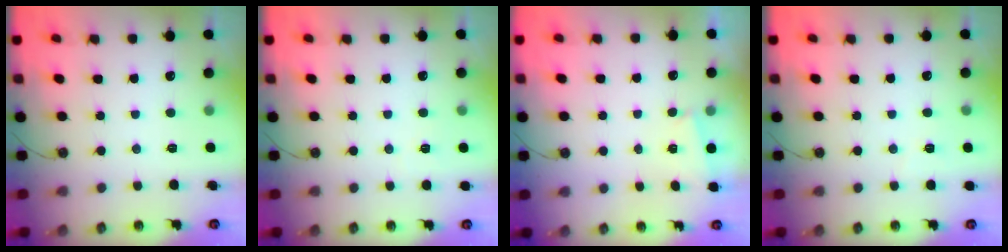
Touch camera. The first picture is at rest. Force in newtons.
{"total": 2.8, "press": 2.7, "slide": 0.9}
{"total": 1.0, "press": 1.0, "slide": 0.3}
{"total": 3.3, "press": 3.2, "slide": 0.6}